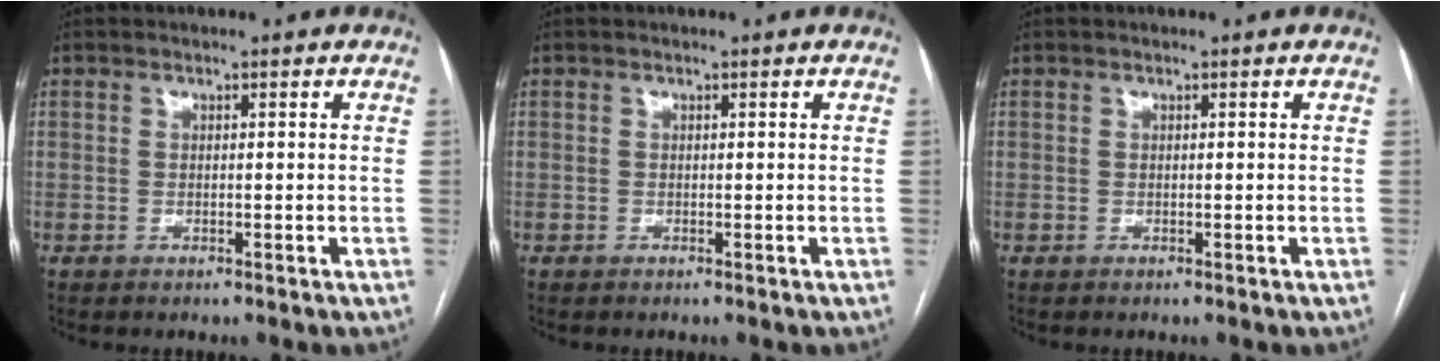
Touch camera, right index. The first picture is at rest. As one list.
[{"total": 0.0}, {"total": 0.0}]